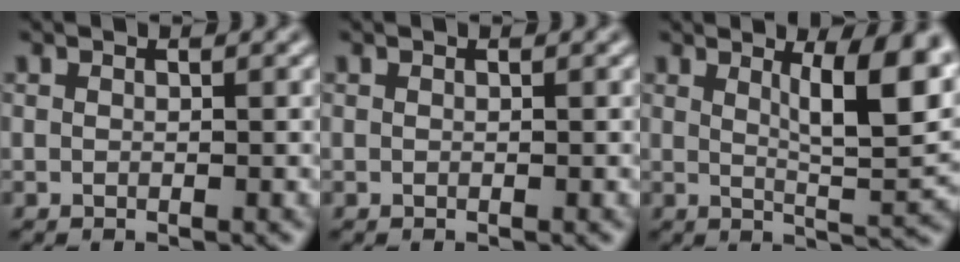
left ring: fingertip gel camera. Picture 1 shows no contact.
{"total": 0.0}
{"total": 7.6, "force": [2.9, 2.0, 6.7], "torque": [-0.087, -0.006, 0.047]}